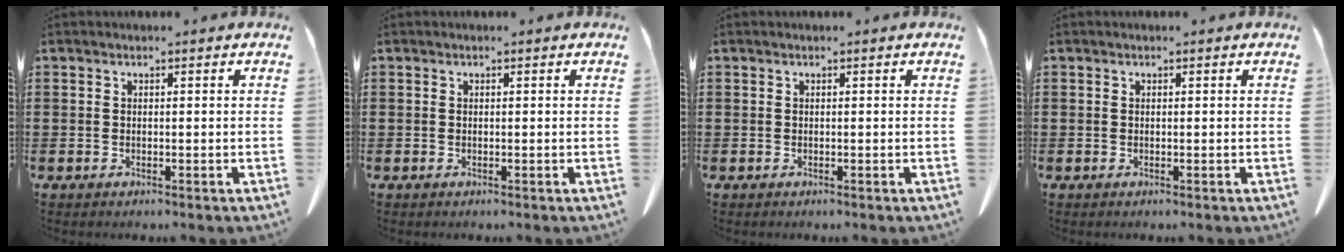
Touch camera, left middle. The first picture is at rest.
{"total": 0.0}
{"total": 0.0}
{"total": 0.0}